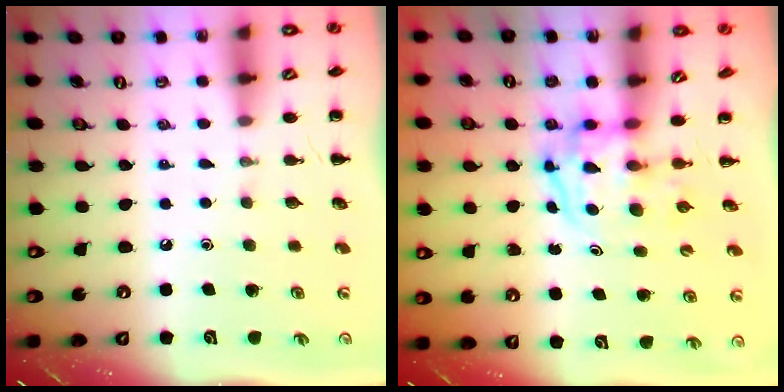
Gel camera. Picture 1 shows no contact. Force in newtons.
{"total": 3.6, "press": 3.5, "slide": 0.5}